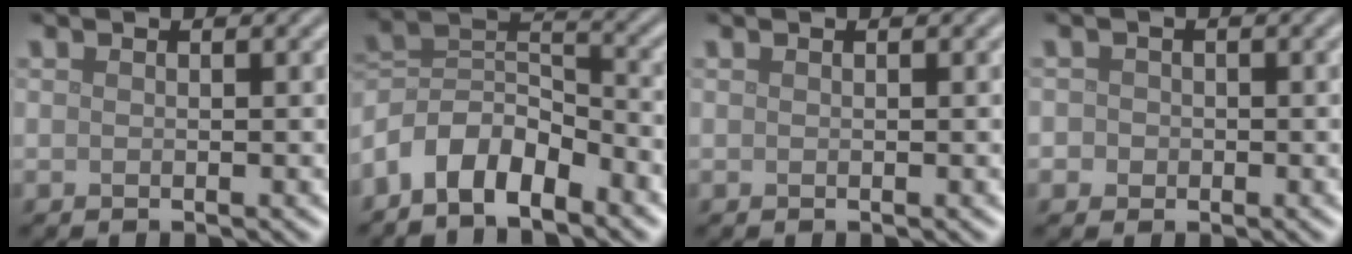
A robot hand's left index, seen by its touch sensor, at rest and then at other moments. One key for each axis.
{"total": 6.7, "fx": -4.6, "fy": 3.0, "fz": 3.8, "tx": -0.061, "ty": 0.010, "tz": -0.094}
{"total": 0.0}
{"total": 1.9, "fx": 0.1, "fy": 1.8, "fz": 0.6, "tx": 0.006, "ty": 0.007, "tz": -0.014}